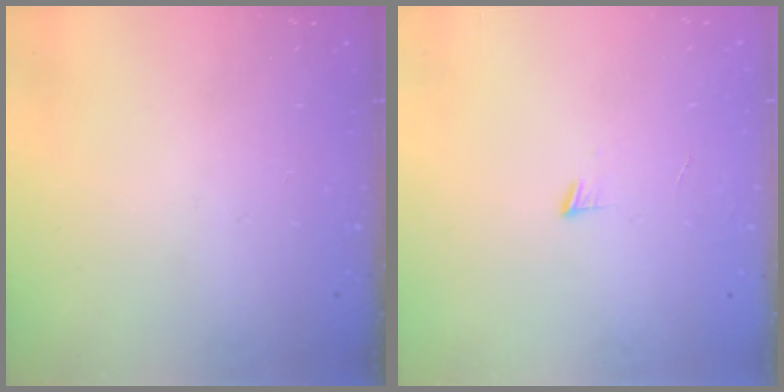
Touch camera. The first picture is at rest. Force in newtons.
{"total": 4.0, "press": 3.9, "slide": 0.4}